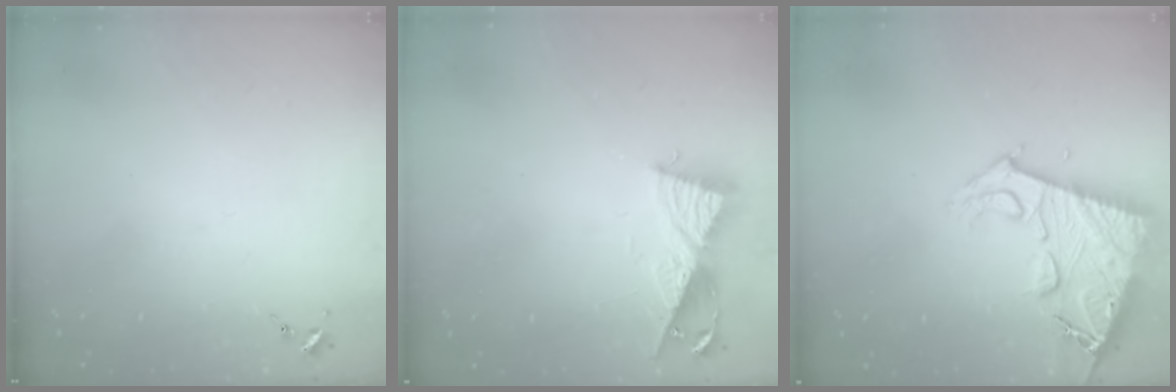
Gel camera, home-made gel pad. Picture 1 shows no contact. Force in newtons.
{"total": 9.8, "press": 9.7, "slide": 0.6}
{"total": 14.6, "press": 14.5, "slide": 1.3}